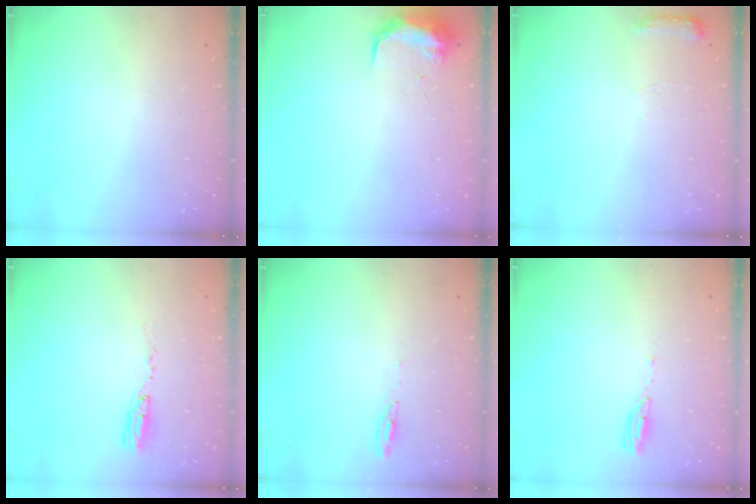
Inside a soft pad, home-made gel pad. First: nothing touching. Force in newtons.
{"total": 9.8, "press": 9.7, "slide": 0.7}
{"total": 5.6, "press": 5.6, "slide": 0.7}
{"total": 4.8, "press": 4.7, "slide": 0.4}
{"total": 3.3, "press": 3.3, "slide": 0.3}
{"total": 3.0, "press": 2.9, "slide": 0.3}